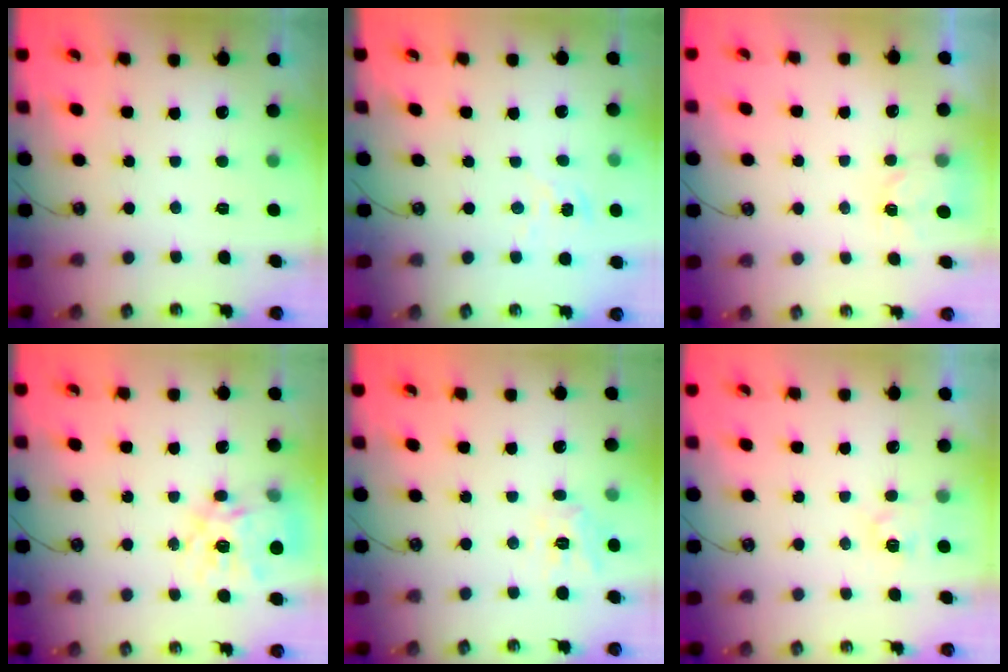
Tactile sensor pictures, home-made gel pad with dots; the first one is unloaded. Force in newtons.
{"total": 1.4, "press": 1.4, "slide": 0.2}
{"total": 3.5, "press": 3.5, "slide": 0.5}
{"total": 17.0, "press": 17.0, "slide": 1.6}
{"total": 10.5, "press": 10.5, "slide": 0.7}
{"total": 3.5, "press": 3.4, "slide": 0.4}